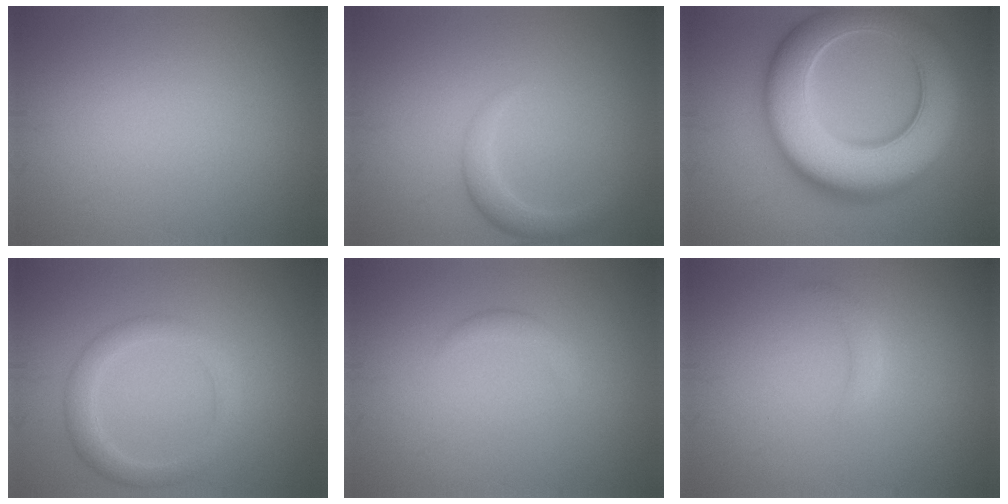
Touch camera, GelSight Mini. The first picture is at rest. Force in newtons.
{"total": 1.9, "press": 1.9, "slide": 0.1}
{"total": 12.5, "press": 12.5, "slide": 0.4}
{"total": 2.8, "press": 2.8, "slide": 0.1}
{"total": 1.1, "press": 1.1, "slide": 0.1}
{"total": 1.2, "press": 1.2, "slide": 0.1}